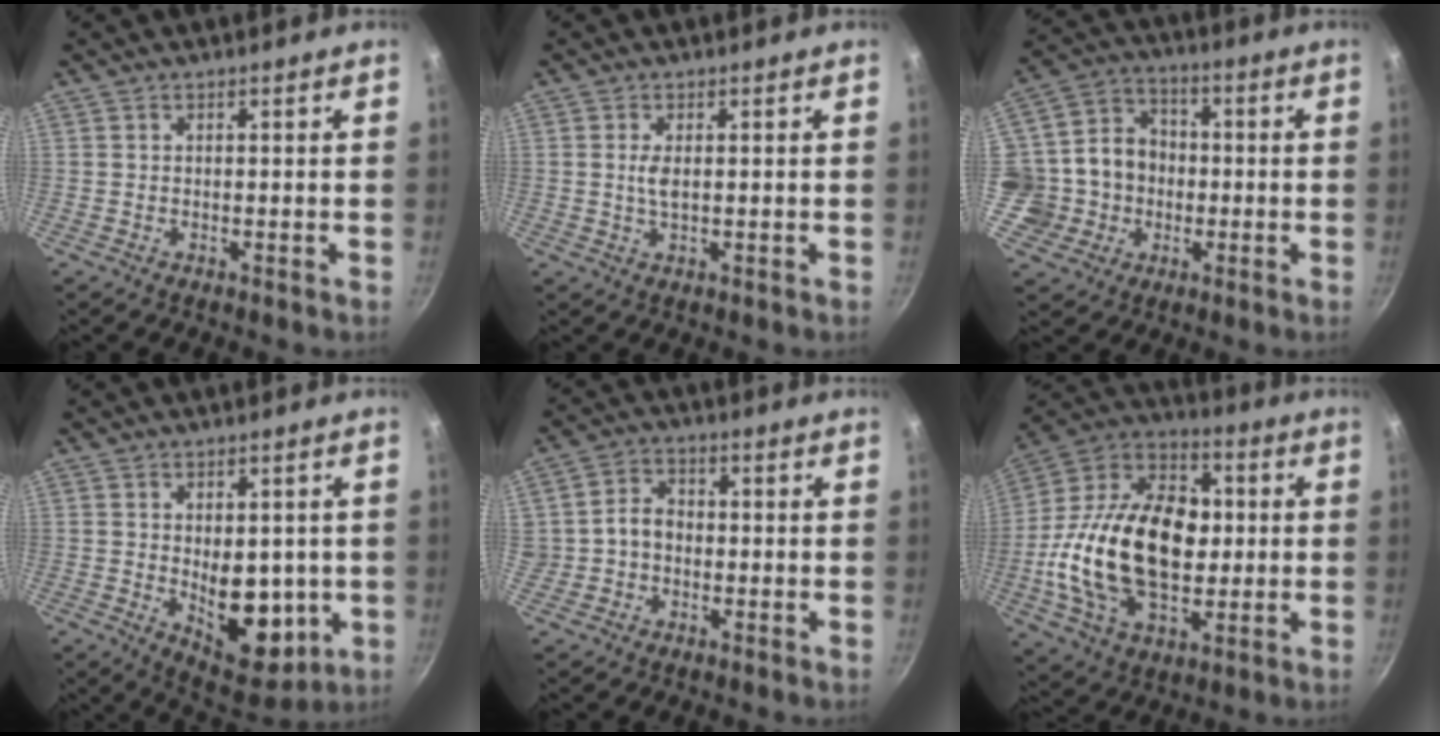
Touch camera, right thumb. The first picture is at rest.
{"total": 2.4, "force": [0.3, 1.1, 2.1], "torque": [-0.042, -0.002, 0.007]}
{"total": 12.5, "force": [-1.3, 11.4, 4.8], "torque": [-0.053, 0.028, -0.034]}
{"total": 13.2, "force": [-1.2, 7.9, 10.5], "torque": [-0.097, -0.021, 0.002]}
{"total": 5.2, "force": [-0.8, 4.5, 2.5], "torque": [-0.014, 0.020, -0.019]}
{"total": 27.5, "force": [-1.0, 17.6, 21.0], "torque": [-0.355, 0.031, -0.024]}